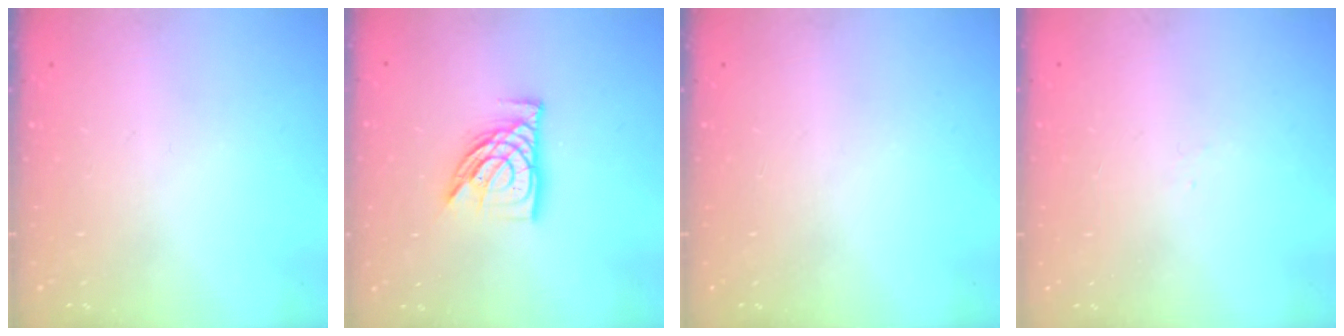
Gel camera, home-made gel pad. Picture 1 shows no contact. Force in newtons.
{"total": 11.3, "press": 11.2, "slide": 1.0}
{"total": 0.0}
{"total": 1.6, "press": 1.5, "slide": 0.4}